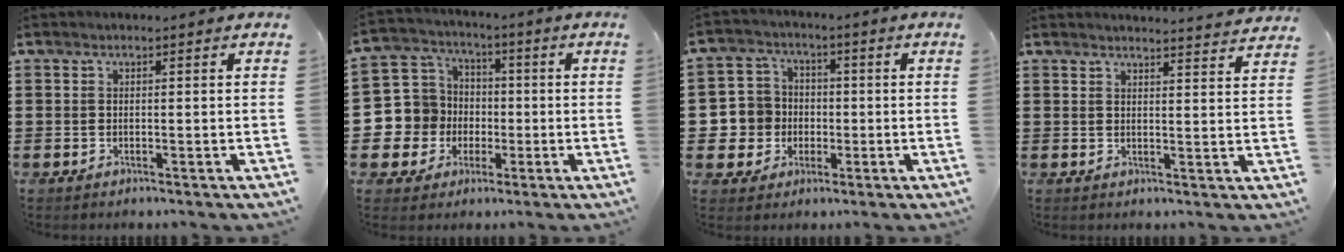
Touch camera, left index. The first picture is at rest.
{"total": 8.4, "force": [-1.1, 8.3, 0.7], "torque": [-0.074, 0.005, -0.022]}
{"total": 6.6, "force": [-0.6, 6.5, 0.3], "torque": [-0.050, 0.009, -0.011]}
{"total": 3.1, "force": [3.0, -0.5, 0.2], "torque": [-0.005, -0.022, 0.055]}